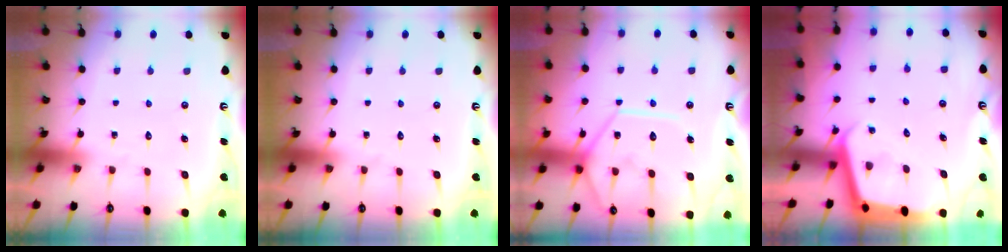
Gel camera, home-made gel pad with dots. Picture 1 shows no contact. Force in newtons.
{"total": 0.0}
{"total": 13.1, "press": 13.0, "slide": 1.6}
{"total": 3.5, "press": 3.5, "slide": 0.3}